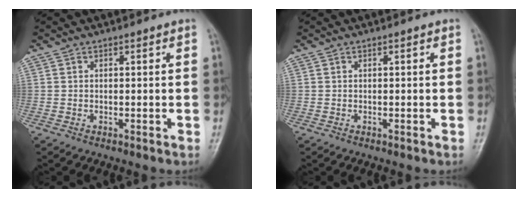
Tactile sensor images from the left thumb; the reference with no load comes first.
{"total": 0.0}